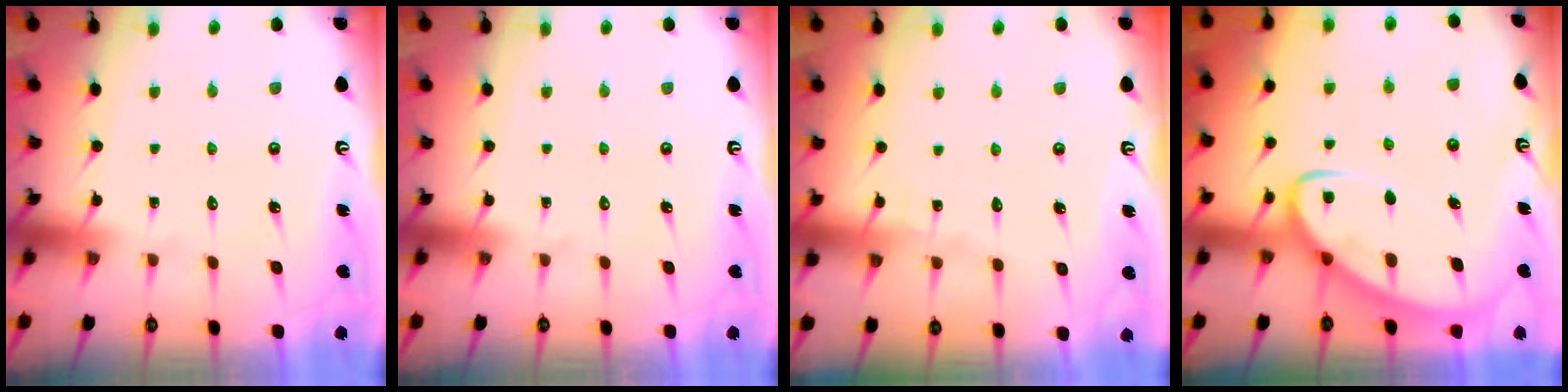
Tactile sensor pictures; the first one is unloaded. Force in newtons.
{"total": 0.0}
{"total": 2.4, "press": 2.4, "slide": 0.3}
{"total": 5.7, "press": 5.7, "slide": 0.7}